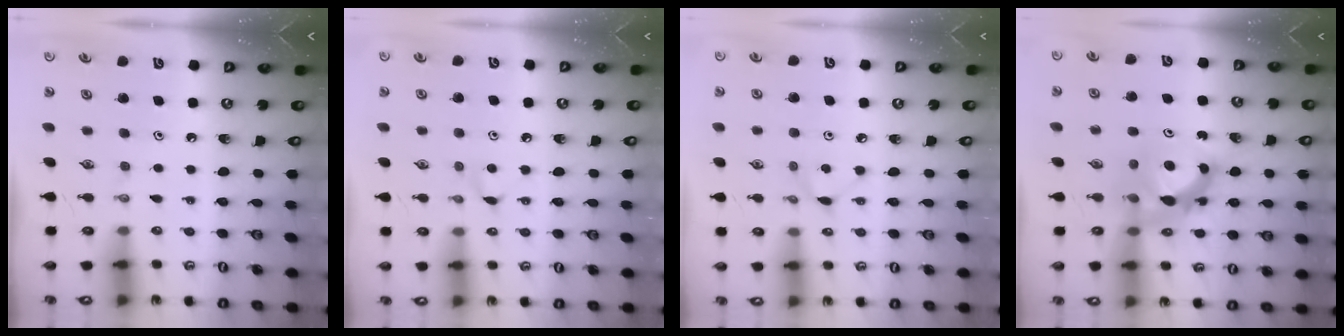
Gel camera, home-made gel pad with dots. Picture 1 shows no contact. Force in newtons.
{"total": 4.1, "press": 4.1, "slide": 0.5}
{"total": 4.8, "press": 4.7, "slide": 0.7}
{"total": 8.5, "press": 8.5, "slide": 0.6}